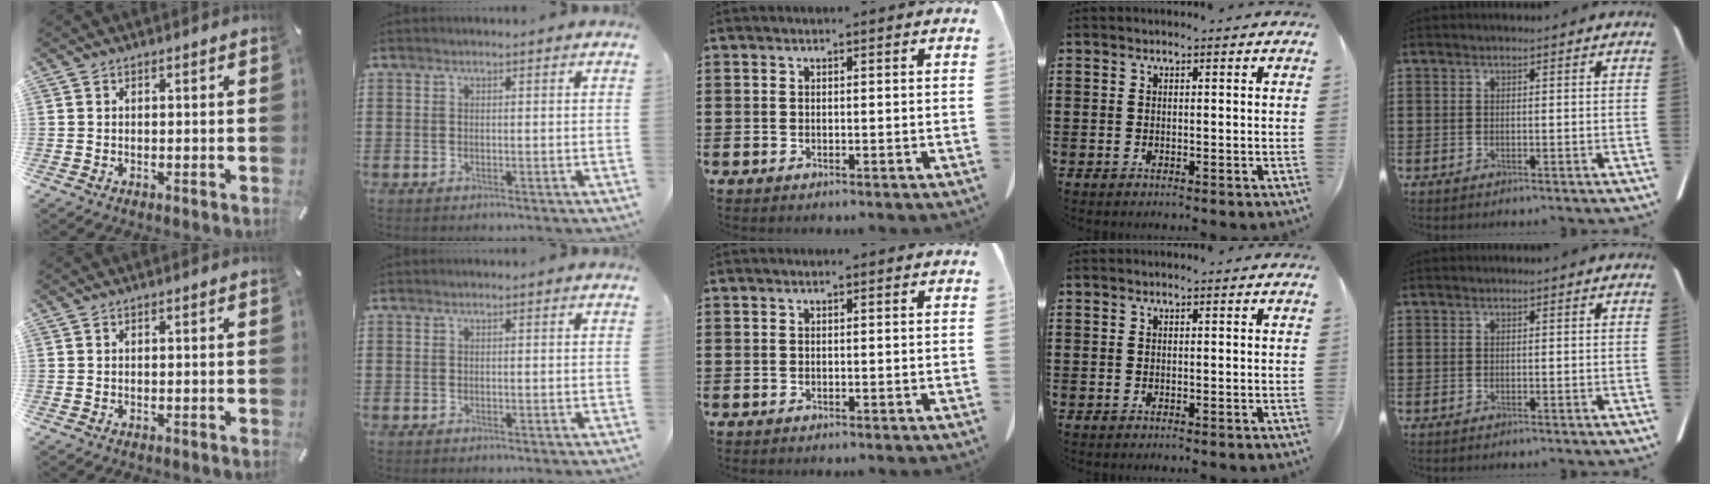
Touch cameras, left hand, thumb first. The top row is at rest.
{}